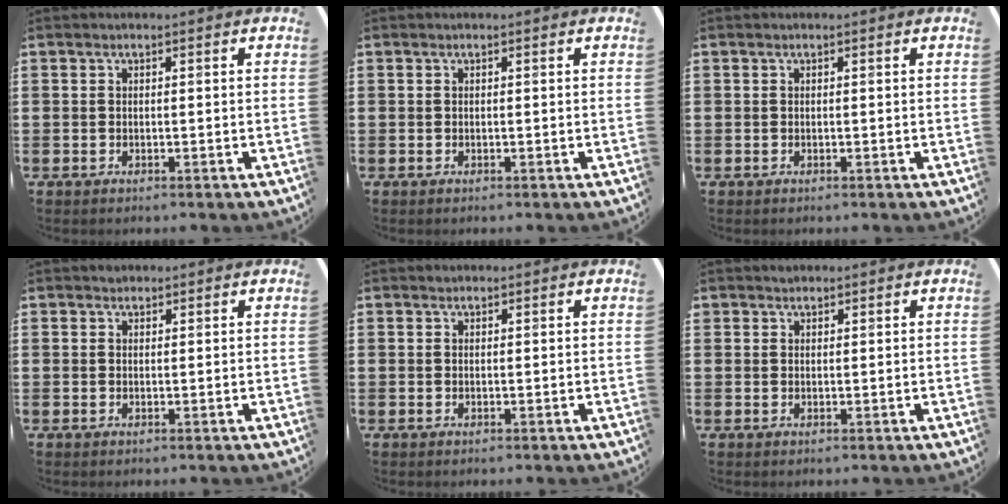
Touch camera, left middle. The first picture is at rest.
{"total": 0.0}
{"total": 0.0}
{"total": 0.7, "force": [0.6, 0.3, -0.1], "torque": [0.010, 0.000, 0.009]}
{"total": 0.0}
{"total": 0.8, "force": [0.7, 0.4, -0.1], "torque": [0.002, 0.004, 0.014]}